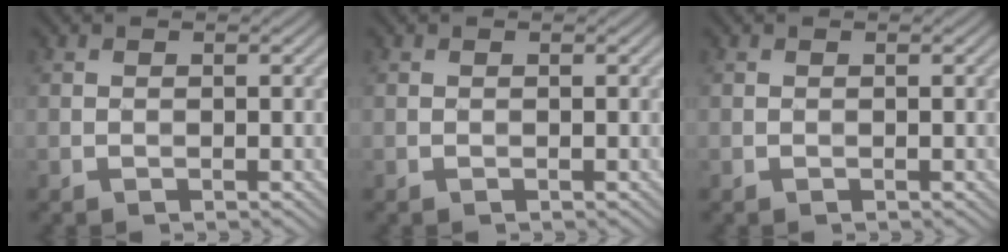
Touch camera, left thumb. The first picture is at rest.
{"total": 0.0}
{"total": 0.0}